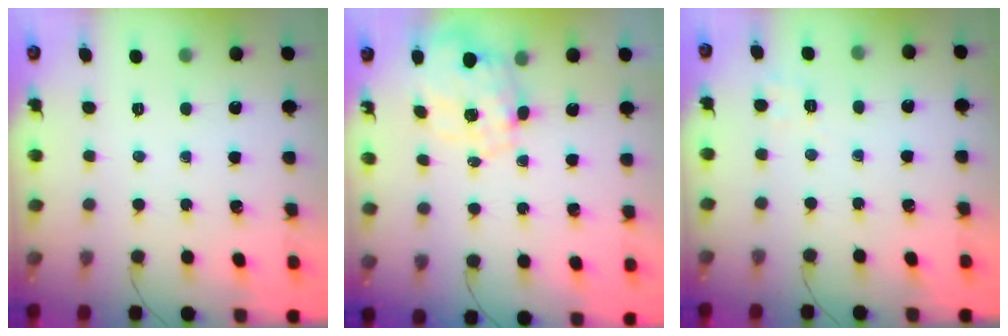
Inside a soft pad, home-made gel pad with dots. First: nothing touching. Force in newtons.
{"total": 2.7, "press": 2.5, "slide": 1.0}
{"total": 3.0, "press": 2.3, "slide": 1.9}